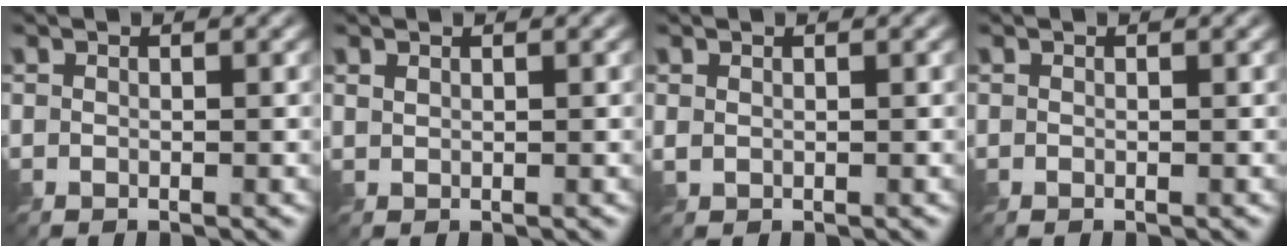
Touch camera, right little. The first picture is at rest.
{"total": 0.5, "force": [0.4, 0.2, 0.2], "torque": [-0.008, 0.000, 0.010]}
{"total": 0.6, "force": [0.3, 0.4, 0.4], "torque": [-0.013, -0.002, 0.009]}
{"total": 0.0}